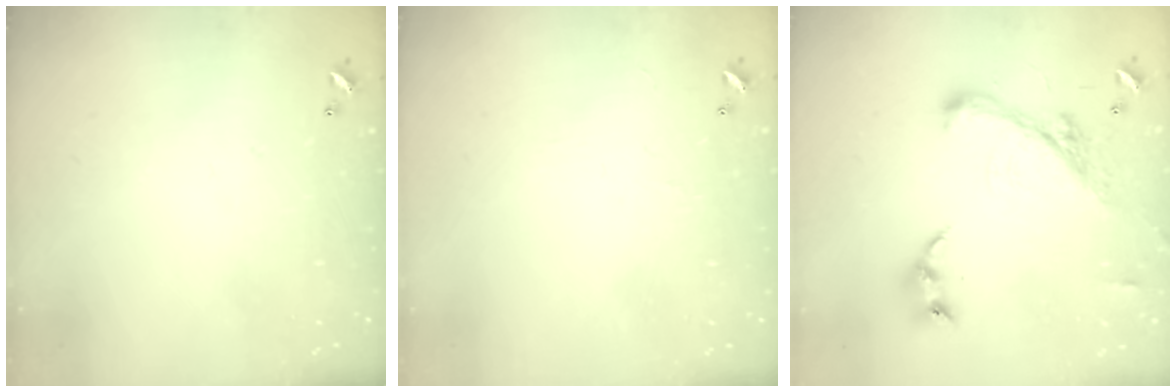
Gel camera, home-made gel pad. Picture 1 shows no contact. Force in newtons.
{"total": 0.5, "press": 0.3, "slide": 0.4}
{"total": 4.8, "press": 4.7, "slide": 1.1}